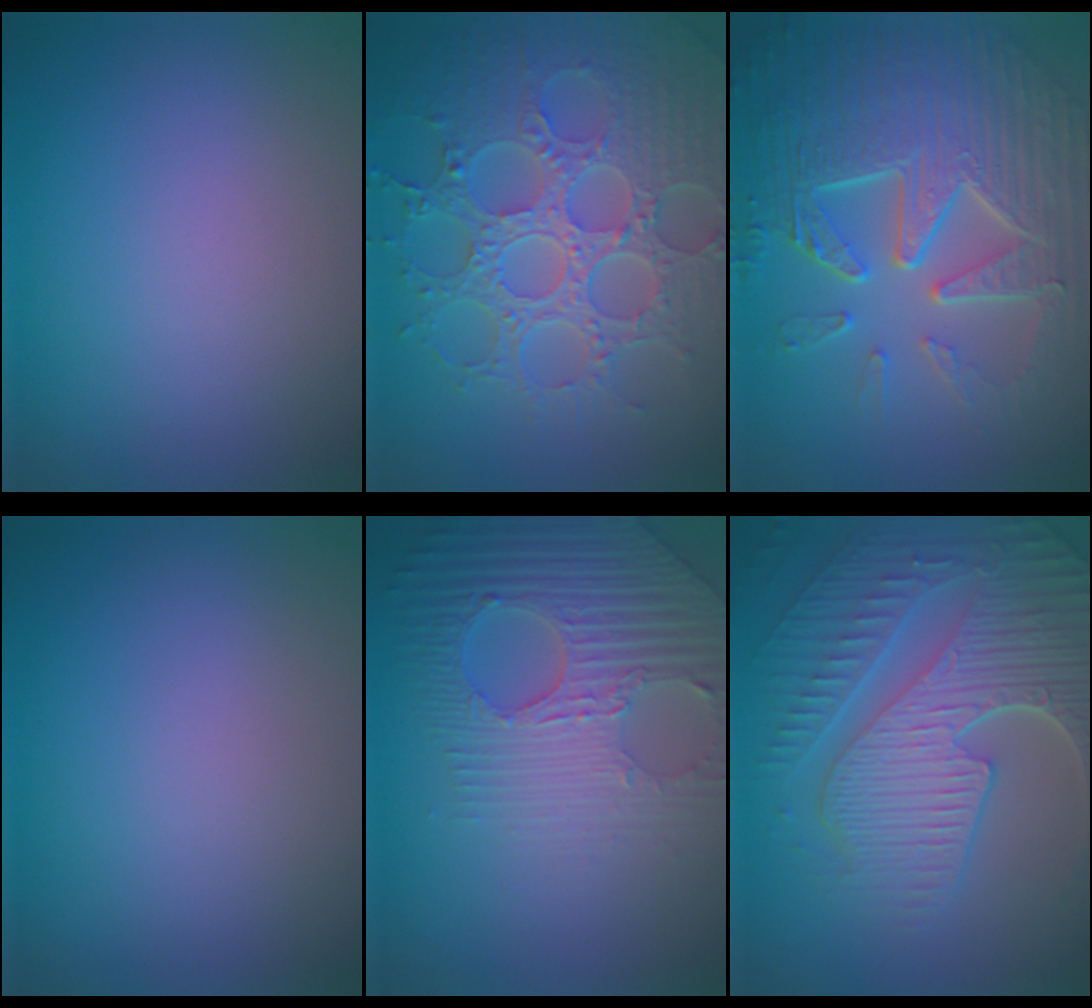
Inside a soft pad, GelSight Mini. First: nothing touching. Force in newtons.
{"total": 8.8, "press": 6.5, "slide": 5.8}
{"total": 9.6, "press": 6.3, "slide": 7.2}
{"total": 0.0}
{"total": 7.0, "press": 5.2, "slide": 4.6}
{"total": 9.9, "press": 6.6, "slide": 7.4}